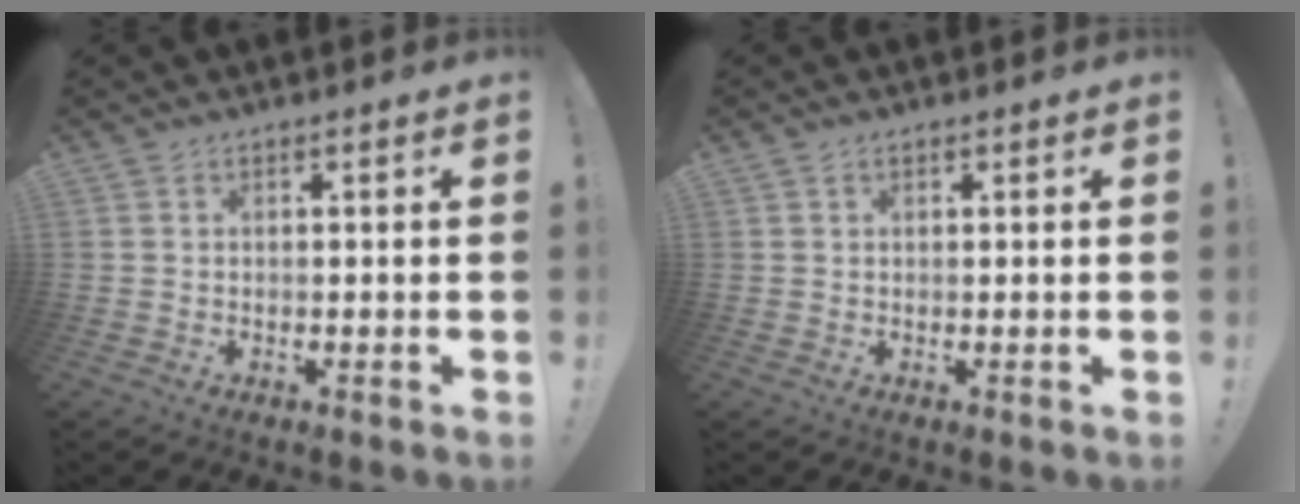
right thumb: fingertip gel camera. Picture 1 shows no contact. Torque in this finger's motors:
{"motor_torque": [-0.29, 0.11, 0.04, 0.13, 0.05]}